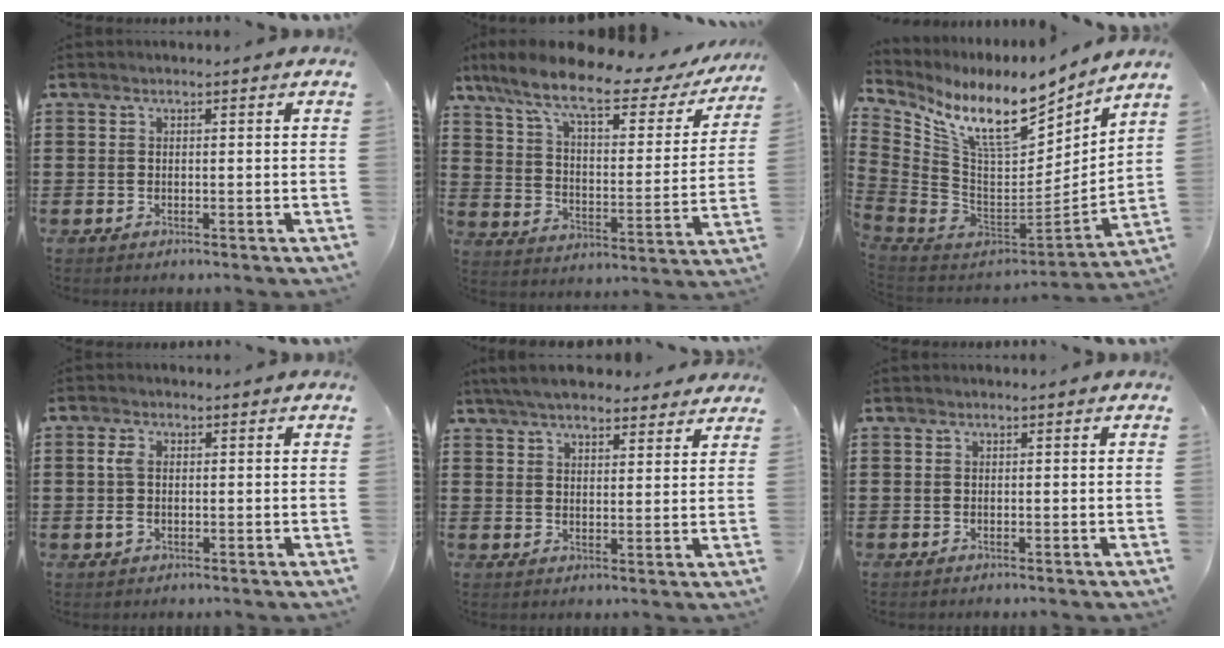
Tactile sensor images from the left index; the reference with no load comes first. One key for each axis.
{"total": 11.0, "fx": 8.2, "fy": 2.1, "fz": 7.1, "tx": -0.167, "ty": -0.035, "tz": 0.135}
{"total": 13.2, "fx": 8.9, "fy": 4.2, "fz": 8.8, "tx": -0.180, "ty": -0.069, "tz": 0.151}
{"total": 2.9, "fx": -0.1, "fy": 1.7, "fz": 2.3, "tx": -0.063, "ty": 0.000, "tz": -0.007}
{"total": 5.7, "fx": 5.2, "fy": 1.2, "fz": 2.0, "tx": -0.055, "ty": -0.008, "tz": 0.097}
{"total": 0.0}